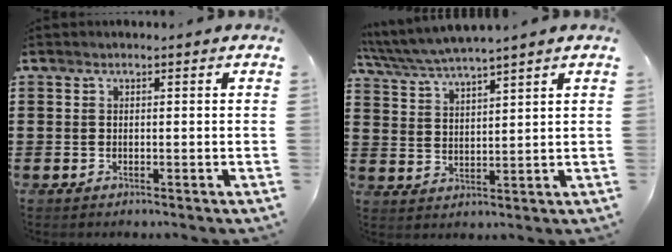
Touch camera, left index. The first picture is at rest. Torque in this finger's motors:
{"motor_torque": [0.71, 0.69, 0.75, 0.15]}